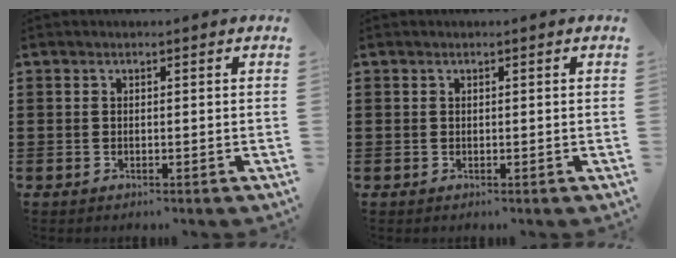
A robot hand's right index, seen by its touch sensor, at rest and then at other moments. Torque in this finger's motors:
{"motor_torque": [0.37, -0.17, 0.05, 0.01]}